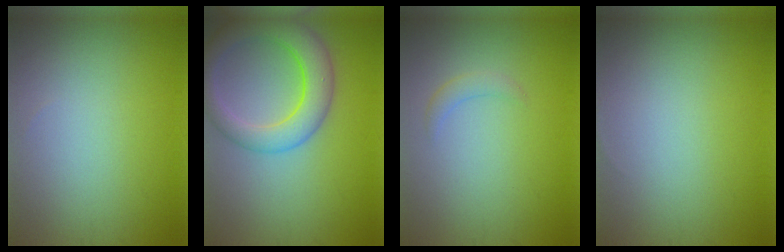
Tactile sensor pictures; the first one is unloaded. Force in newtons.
{"total": 5.7, "press": 5.7, "slide": 0.3}
{"total": 1.2, "press": 1.2, "slide": 0.1}
{"total": 0.0}